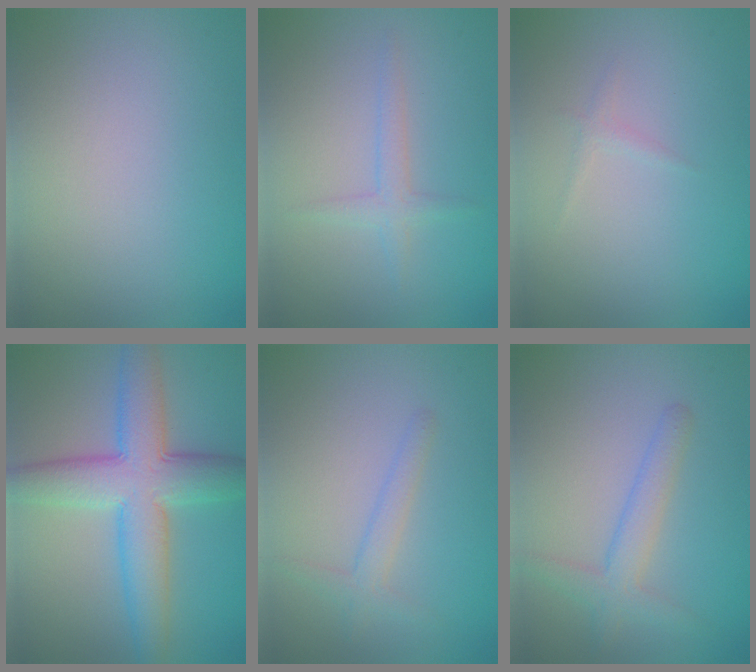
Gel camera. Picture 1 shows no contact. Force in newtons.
{"total": 1.6, "press": 1.6, "slide": 0.1}
{"total": 0.6, "press": 0.6, "slide": 0.0}
{"total": 7.9, "press": 7.9, "slide": 0.2}
{"total": 1.8, "press": 1.8, "slide": 0.1}
{"total": 2.9, "press": 2.8, "slide": 0.2}